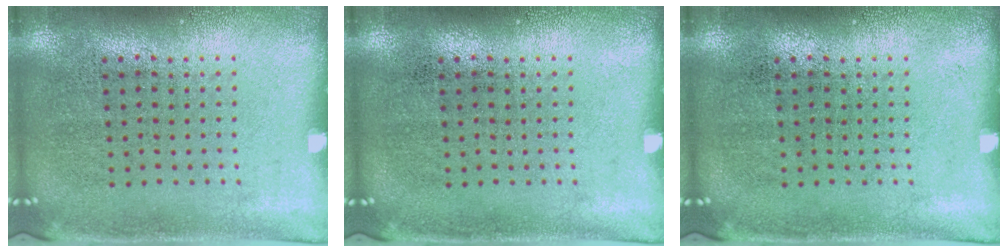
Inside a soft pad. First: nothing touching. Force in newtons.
{"total": 0.0}
{"total": 0.0}